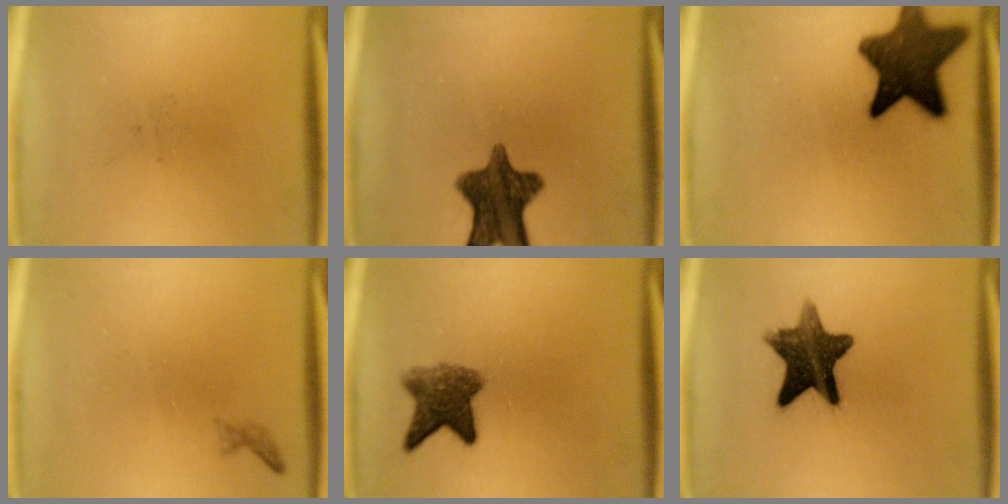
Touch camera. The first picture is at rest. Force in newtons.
{"total": 10.9}
{"total": 13.6}
{"total": 0.6}
{"total": 6.0}
{"total": 11.8}